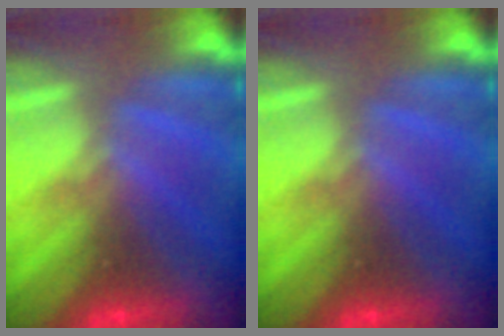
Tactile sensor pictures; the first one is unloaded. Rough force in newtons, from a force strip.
{"total": 0.0}